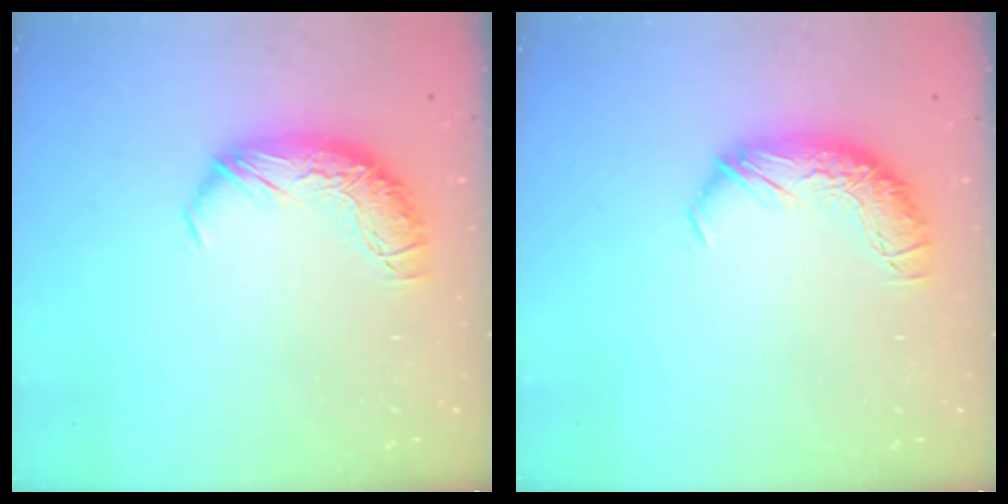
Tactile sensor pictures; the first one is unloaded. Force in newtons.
{"total": 0.0}